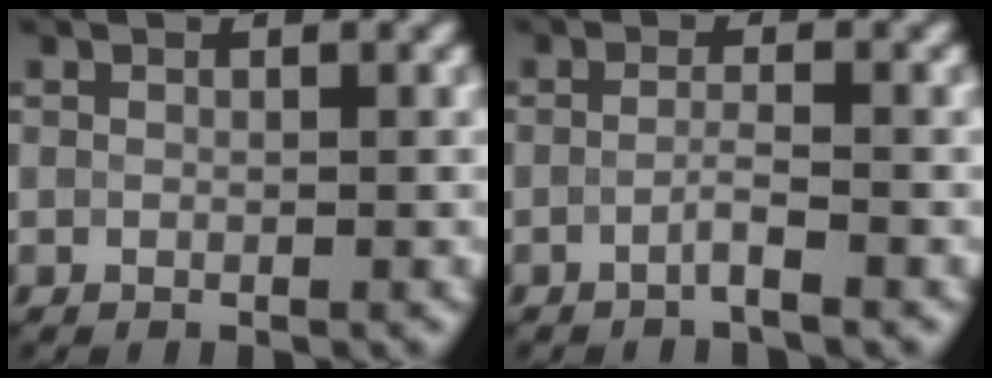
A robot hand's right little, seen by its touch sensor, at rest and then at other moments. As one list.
[{"total": 1.5, "force": [-0.8, 0.1, 1.3], "torque": [-0.020, 0.003, -0.021]}]